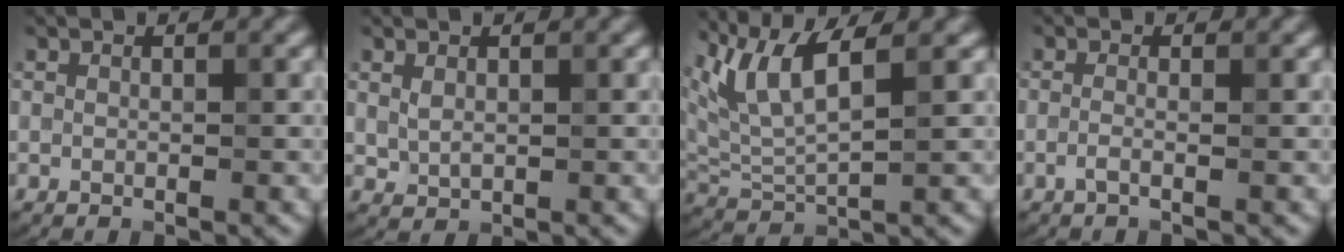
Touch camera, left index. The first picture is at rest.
{"total": 1.4, "force": [0.5, 0.9, 0.9], "torque": [-0.019, -0.002, 0.015]}
{"total": 6.2, "force": [3.4, 1.8, 4.8], "torque": [-0.109, 0.001, 0.068]}
{"total": 1.2, "force": [-0.4, 0.3, 1.1], "torque": [-0.020, -0.003, -0.012]}